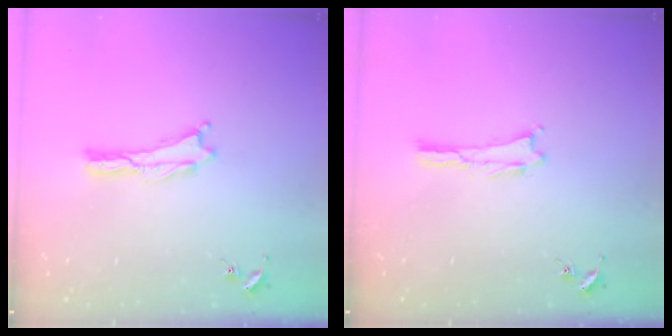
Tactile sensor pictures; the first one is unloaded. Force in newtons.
{"total": 0.0}